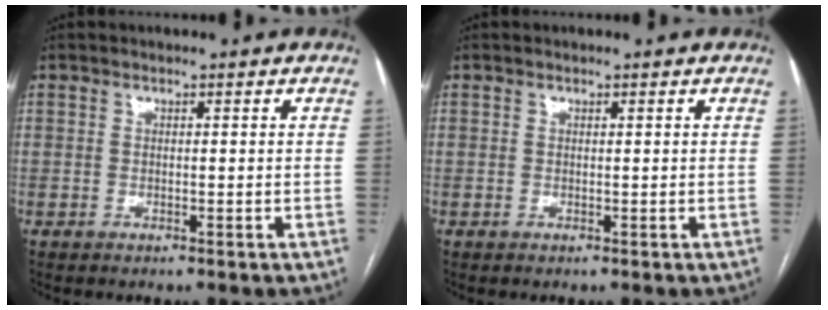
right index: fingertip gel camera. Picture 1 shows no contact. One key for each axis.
{"total": 0.0}